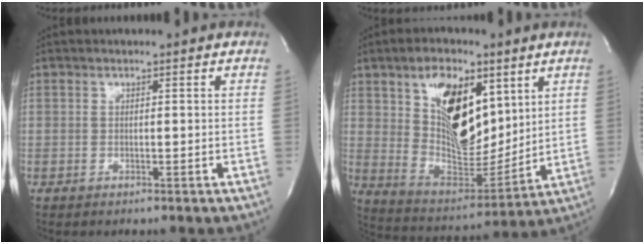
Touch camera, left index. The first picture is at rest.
{"total": 15.5, "force": [6.2, 7.6, 12.1], "torque": [-0.221, 0.001, 0.117]}